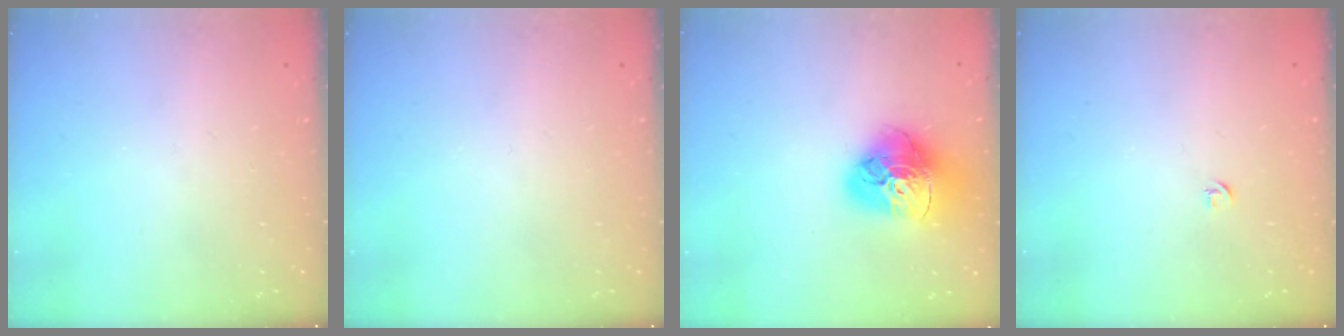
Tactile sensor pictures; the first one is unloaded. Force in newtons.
{"total": 0.0}
{"total": 18.4, "press": 18.3, "slide": 1.9}
{"total": 2.7, "press": 2.6, "slide": 0.6}